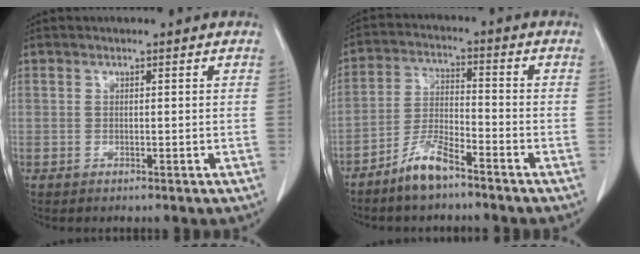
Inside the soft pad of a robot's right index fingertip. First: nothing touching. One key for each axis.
{"total": 6.7, "fx": -5.1, "fy": 1.4, "fz": 4.1, "tx": -0.084, "ty": -0.006, "tz": -0.101}